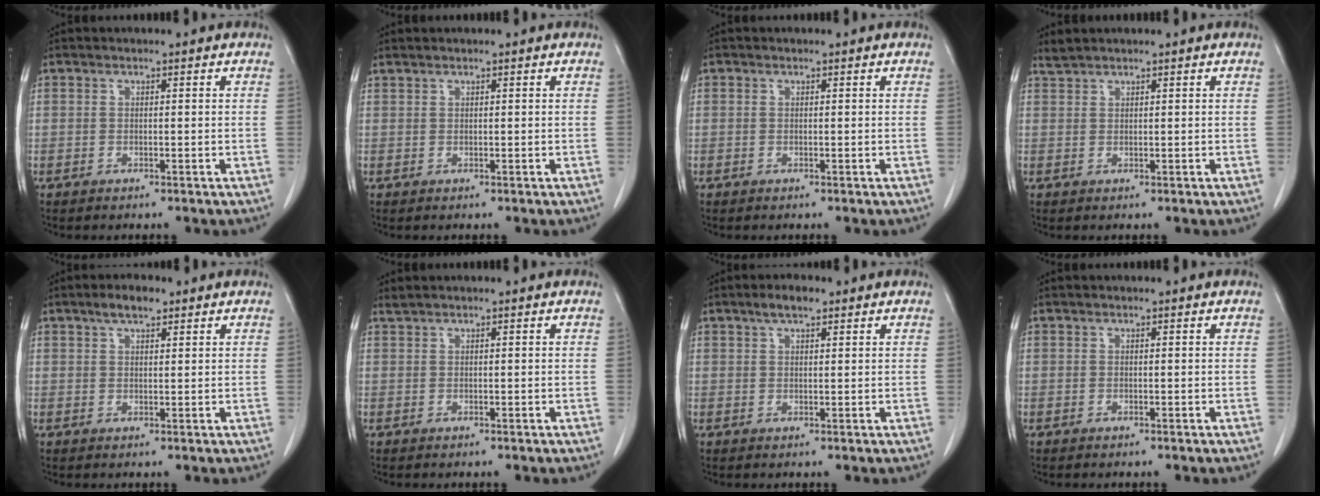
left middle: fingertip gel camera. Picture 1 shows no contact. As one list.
[{"total": 0.6, "force": [0.6, 0.0, 0.1], "torque": [-0.007, 0.005, 0.017]}, {"total": 0.0}, {"total": 1.3, "force": [1.3, -0.1, 0.1], "torque": [-0.005, 0.008, 0.031]}, {"total": 3.5, "force": [2.4, 1.2, 2.3], "torque": [-0.045, 0.008, 0.040]}, {"total": 0.6, "force": [0.6, -0.1, 0.1], "torque": [-0.009, 0.009, 0.017]}, {"total": 3.1, "force": [2.1, 1.0, 2.1], "torque": [-0.042, 0.008, 0.036]}, {"total": 0.0}]